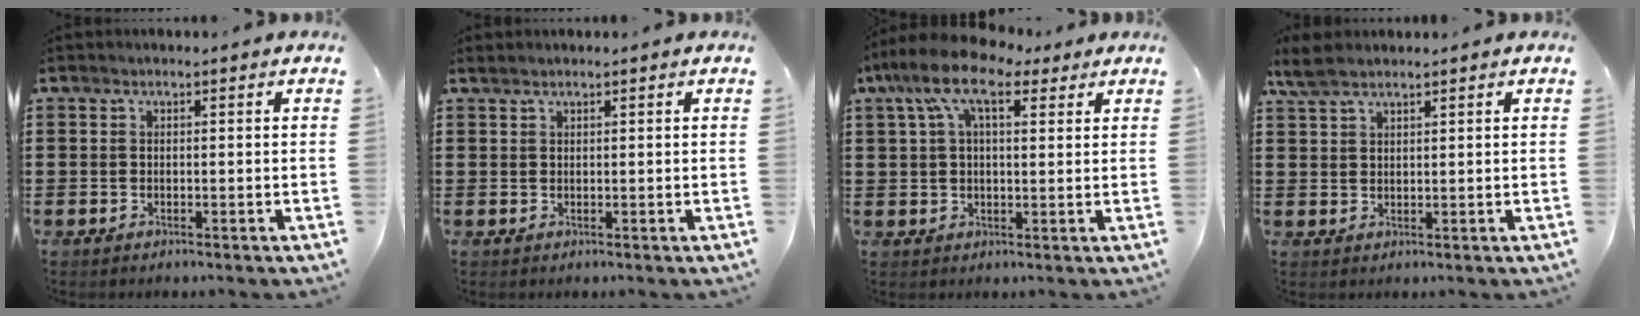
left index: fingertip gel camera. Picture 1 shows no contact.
{"total": 0.6, "force": [0.5, -0.1, 0.3], "torque": [-0.006, -0.001, 0.010]}
{"total": 9.6, "force": [5.2, 4.2, 6.8], "torque": [-0.148, 0.008, 0.093]}
{"total": 3.6, "force": [2.6, 1.2, 2.2], "torque": [-0.049, 0.004, 0.049]}